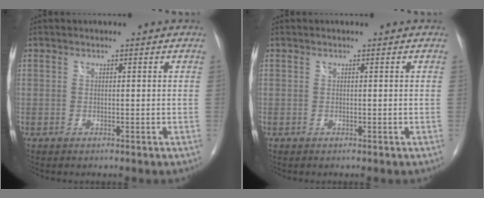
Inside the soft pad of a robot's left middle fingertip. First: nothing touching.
{"total": 0.0}